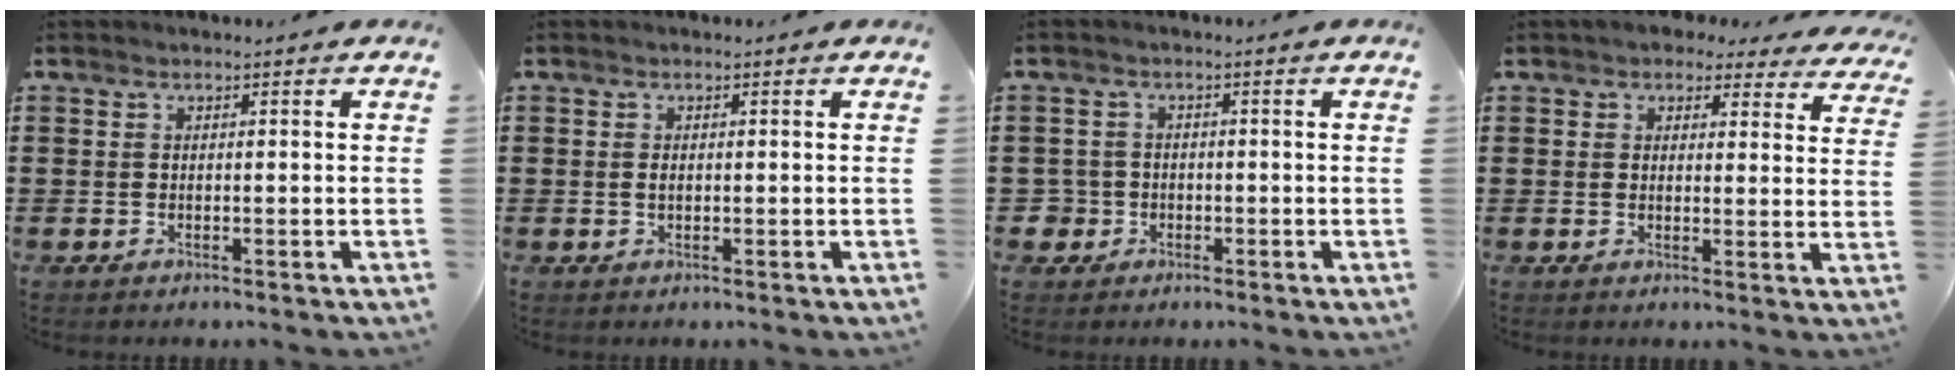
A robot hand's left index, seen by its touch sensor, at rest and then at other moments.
{"total": 0.8, "force": [0.0, 0.4, 0.7], "torque": [-0.016, 0.001, -0.001]}
{"total": 2.4, "force": [-1.1, 2.2, 0.3], "torque": [-0.024, -0.001, -0.029]}
{"total": 3.1, "force": [2.8, 1.1, 0.8], "torque": [-0.019, -0.006, 0.048]}